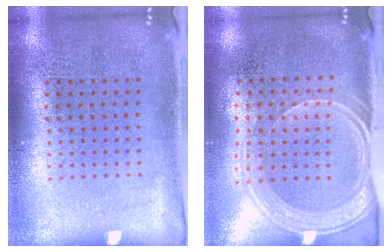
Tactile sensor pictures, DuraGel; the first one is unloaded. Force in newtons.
{"total": 1.9, "press": 1.7, "slide": 0.9}